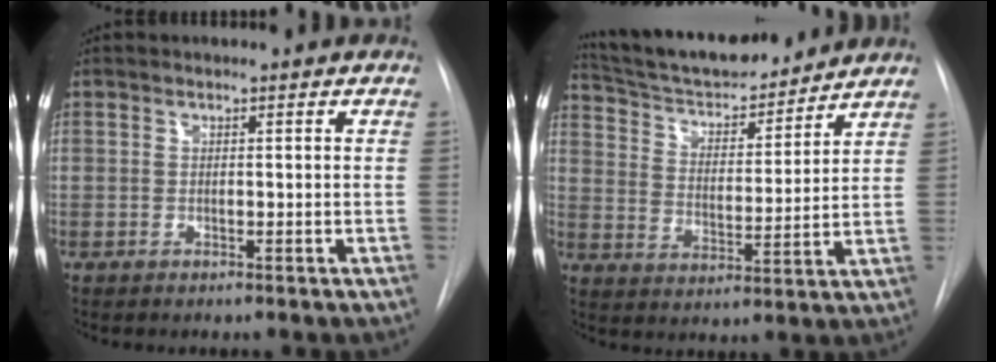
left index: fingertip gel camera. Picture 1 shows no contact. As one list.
[{"total": 15.7, "force": [14.4, 3.1, 5.4], "torque": [-0.089, 0.004, 0.234]}]